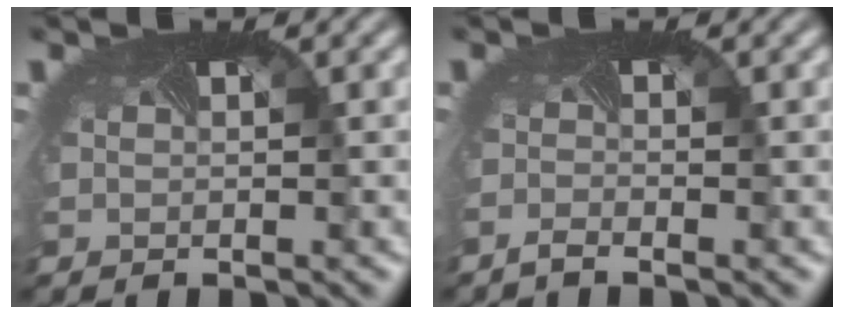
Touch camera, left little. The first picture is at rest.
{"total": 1.5, "force": [-1.5, -0.2, 0.0], "torque": [-0.010, -0.009, -0.032]}